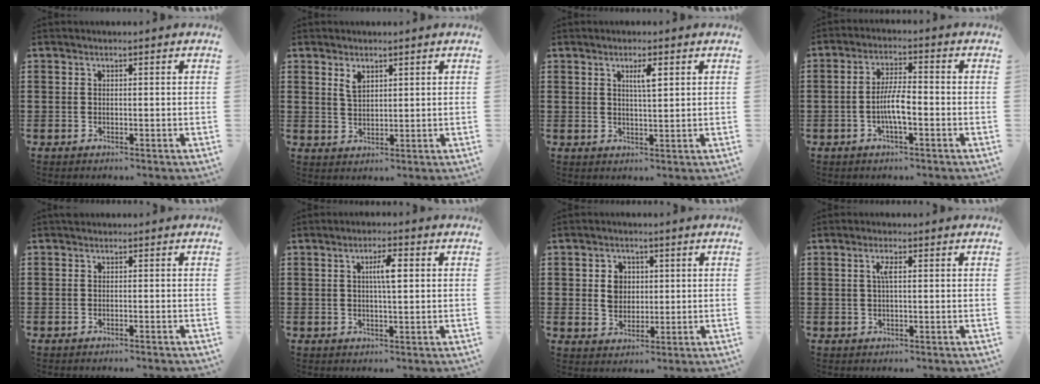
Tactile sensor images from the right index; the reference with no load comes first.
{"total": 2.7, "force": [1.7, 1.3, 1.6], "torque": [-0.035, 0.003, 0.031]}
{"total": 2.9, "force": [1.1, 0.5, 2.6], "torque": [-0.046, 0.000, 0.015]}
{"total": 5.5, "force": [-1.5, 1.5, 5.1], "torque": [-0.109, 0.000, -0.034]}
{"total": 0.6, "force": [-0.6, 0.1, 0.0], "torque": [-0.003, 0.000, -0.012]}
{"total": 3.9, "force": [0.7, 0.9, 3.7], "torque": [-0.075, 0.006, 0.009]}
{"total": 4.3, "force": [0.7, 3.5, 2.3], "torque": [-0.058, 0.014, 0.009]}
{"total": 2.1, "force": [0.5, 0.5, 2.0], "torque": [-0.042, 0.003, 0.006]}